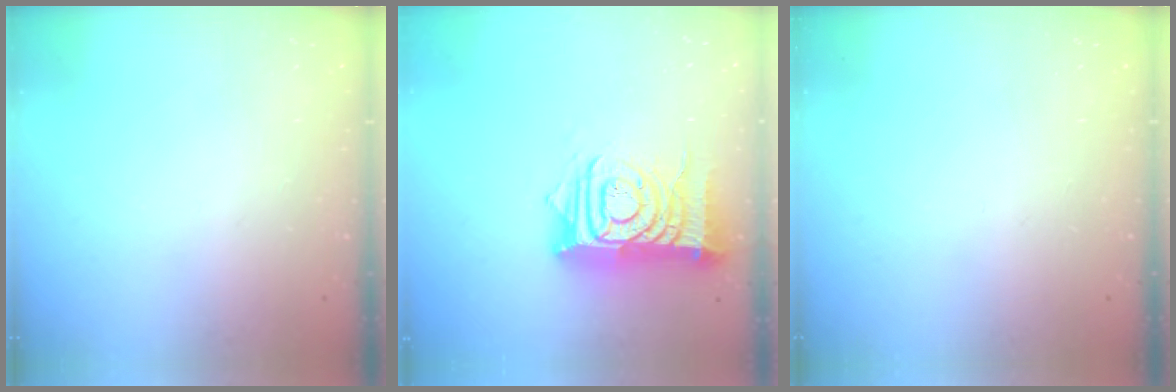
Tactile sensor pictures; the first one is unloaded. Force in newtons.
{"total": 14.5, "press": 14.4, "slide": 1.6}
{"total": 0.0}